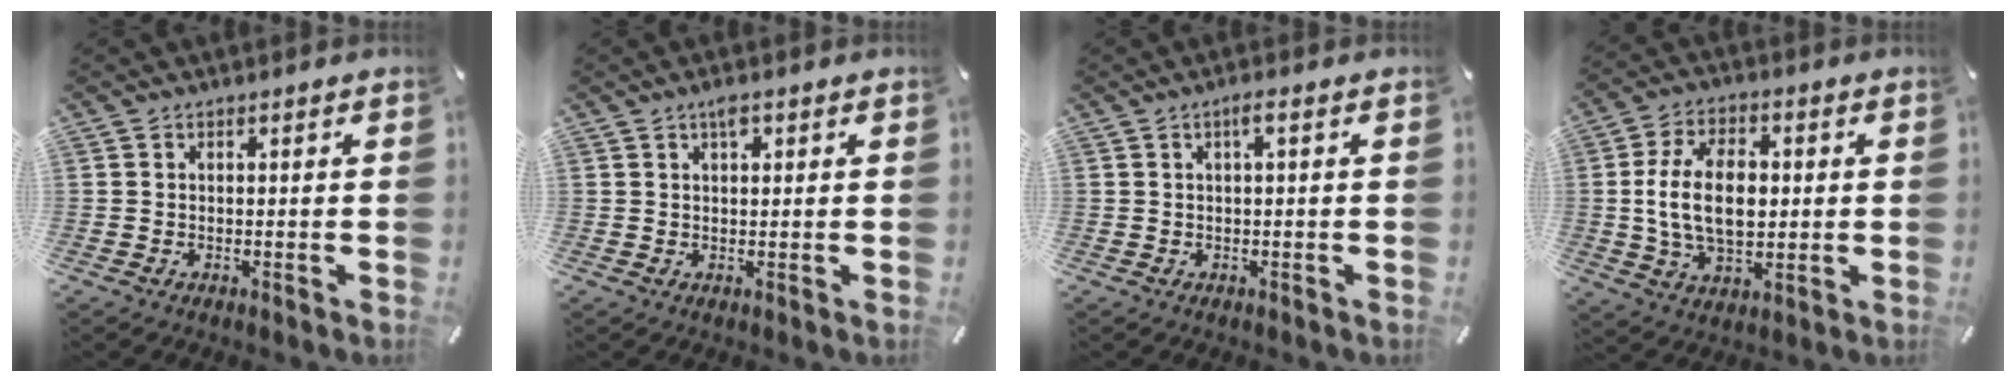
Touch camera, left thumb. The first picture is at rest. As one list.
[{"total": 2.3, "force": [1.2, 1.1, 1.7], "torque": [-0.028, 0.001, 0.018]}, {"total": 1.9, "force": [0.3, 0.2, 1.9], "torque": [-0.036, 0.002, 0.003]}, {"total": 14.4, "force": [0.6, 9.0, 11.2], "torque": [-0.235, 0.009, 0.010]}]